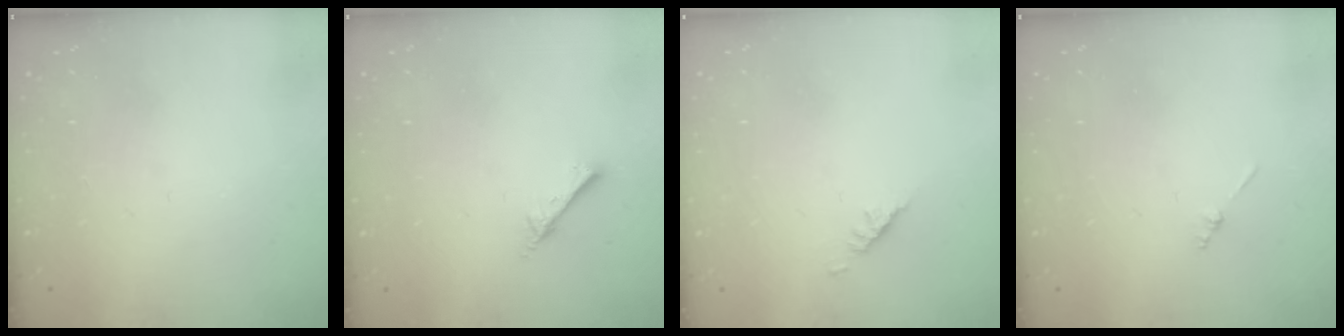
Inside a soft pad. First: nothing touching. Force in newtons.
{"total": 2.2, "press": 2.2, "slide": 0.3}
{"total": 1.9, "press": 1.8, "slide": 0.5}
{"total": 0.8, "press": 0.8, "slide": 0.2}